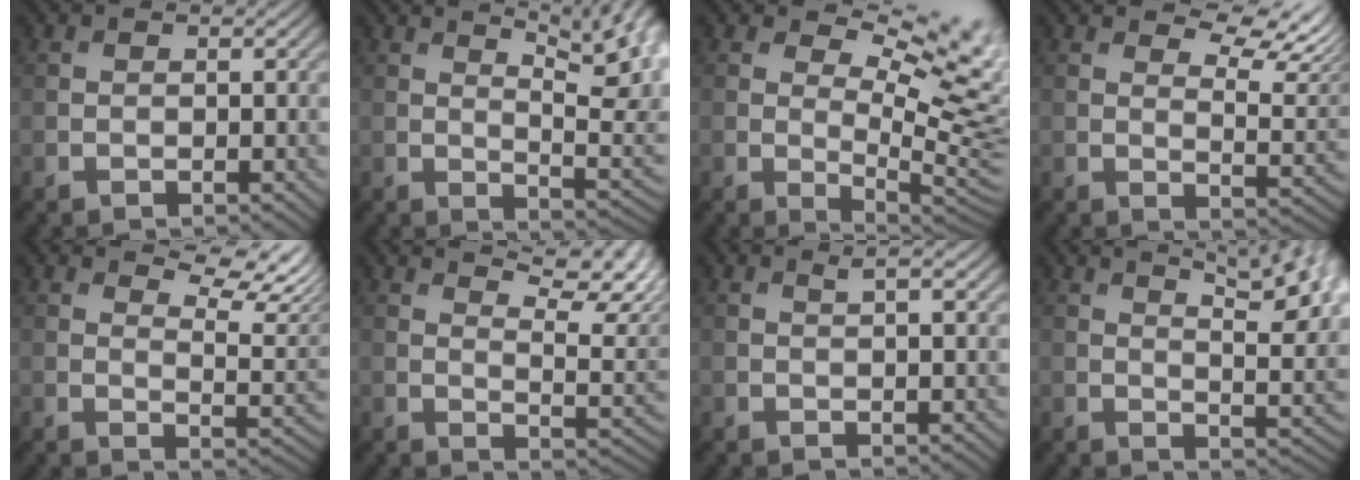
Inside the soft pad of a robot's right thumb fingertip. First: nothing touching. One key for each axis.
{"total": 13.5, "fx": 6.1, "fy": 4.5, "fz": 11.1, "tx": -0.165, "ty": 0.028, "tz": 0.093}
{"total": 12.7, "fx": 6.4, "fy": 5.2, "fz": 9.7, "tx": -0.163, "ty": 0.000, "tz": 0.090}
{"total": 8.2, "fx": 6.0, "fy": 2.5, "fz": 5.0, "tx": -0.087, "ty": 0.003, "tz": 0.093}
{"total": 9.1, "fx": 6.6, "fy": 2.5, "fz": 5.7, "tx": -0.097, "ty": 0.006, "tz": 0.093}
{"total": 13.0, "fx": 7.9, "fy": 4.2, "fz": 9.5, "tx": -0.143, "ty": 0.021, "tz": 0.109}
{"total": 2.1, "fx": 1.3, "fy": 0.3, "fz": 1.6, "tx": -0.027, "ty": 0.001, "tz": 0.018}
{"total": 13.8, "fx": 7.7, "fy": 4.7, "fz": 10.5, "tx": -0.141, "ty": 0.022, "tz": 0.099}